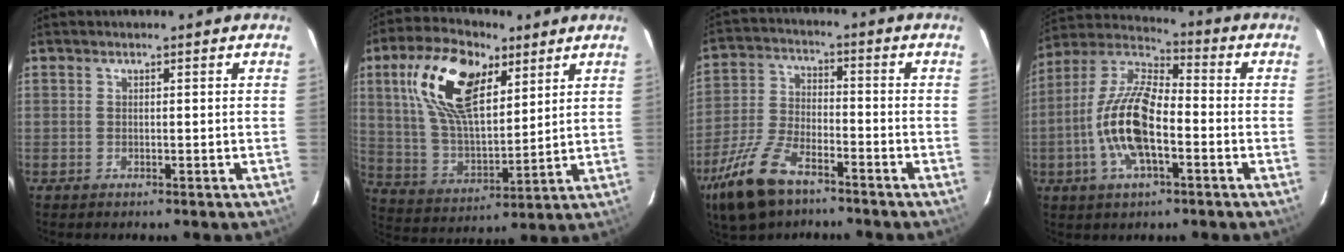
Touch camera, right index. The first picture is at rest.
{"total": 18.7, "force": [8.4, 9.3, 13.8], "torque": [-0.275, 0.024, 0.161]}
{"total": 14.5, "force": [-9.6, 6.4, 8.7], "torque": [-0.204, -0.019, -0.185]}
{"total": 15.2, "force": [-4.2, 6.1, 13.3], "torque": [-0.271, 0.002, -0.085]}